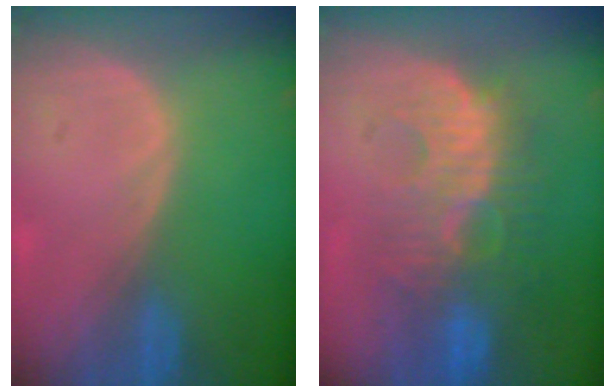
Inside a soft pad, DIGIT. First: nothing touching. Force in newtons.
{"total": 10.0, "press": 9.6, "slide": 2.7}